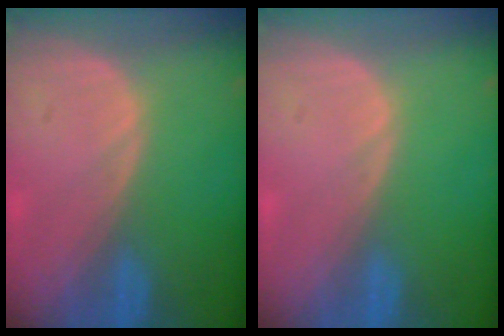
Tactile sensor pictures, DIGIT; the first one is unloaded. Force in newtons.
{"total": 0.0}